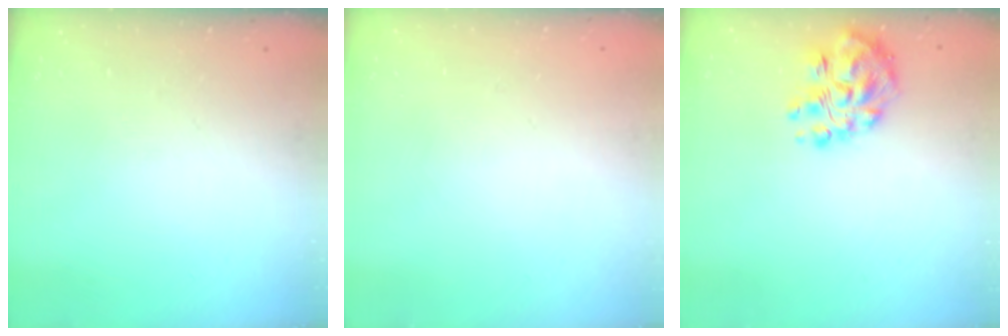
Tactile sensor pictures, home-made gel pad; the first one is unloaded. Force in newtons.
{"total": 1.9, "press": 1.9, "slide": 0.2}
{"total": 11.0, "press": 10.7, "slide": 2.4}